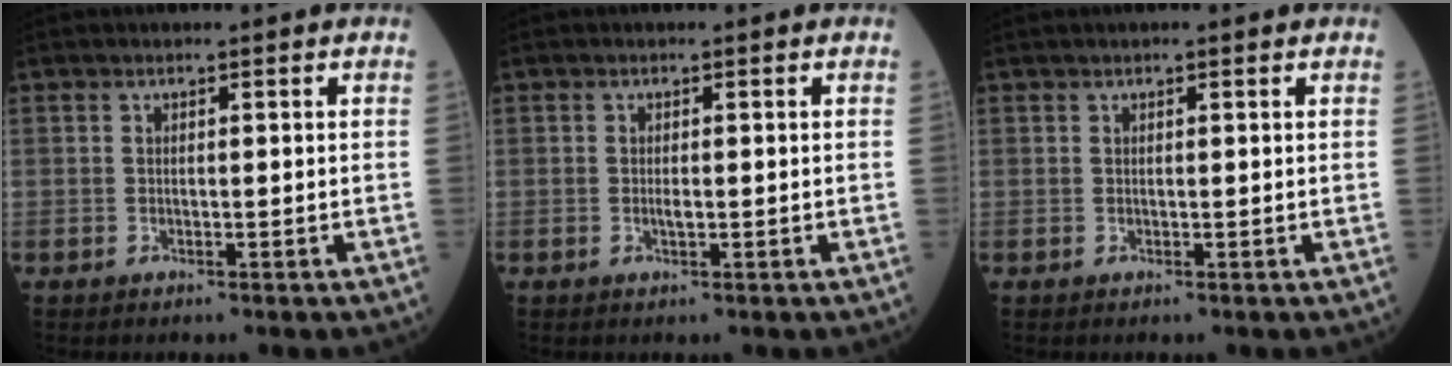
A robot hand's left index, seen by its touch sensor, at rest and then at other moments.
{"total": 0.8, "force": [0.0, 0.2, 0.7], "torque": [-0.017, -0.003, 0.000]}
{"total": 1.3, "force": [1.1, 0.2, 0.8], "torque": [-0.013, 0.015, 0.015]}